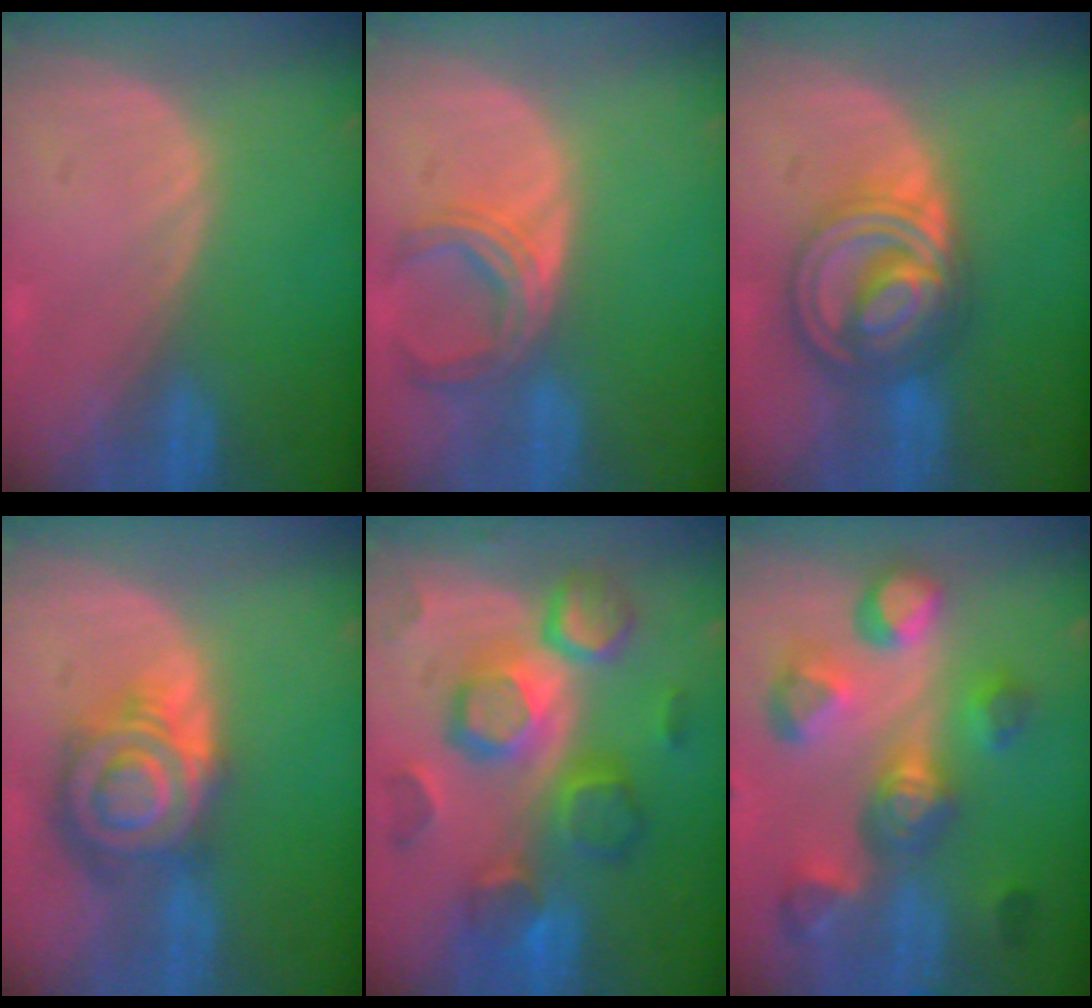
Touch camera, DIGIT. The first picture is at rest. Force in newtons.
{"total": 5.4, "press": 5.4, "slide": 0.2}
{"total": 9.2, "press": 9.2, "slide": 0.6}
{"total": 9.1, "press": 9.1, "slide": 0.5}
{"total": 12.0, "press": 12.0, "slide": 1.2}
{"total": 11.0, "press": 10.0, "slide": 4.6}